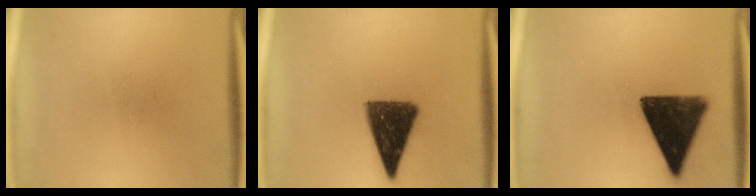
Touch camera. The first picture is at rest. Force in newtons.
{"total": 12.0}
{"total": 13.9}